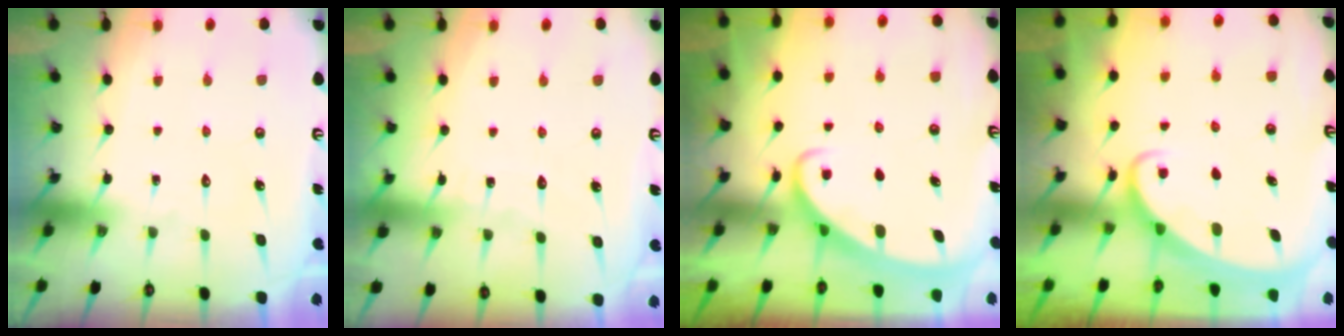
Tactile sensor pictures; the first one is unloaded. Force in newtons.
{"total": 3.7, "press": 3.6, "slide": 0.5}
{"total": 2.5, "press": 2.5, "slide": 0.4}
{"total": 2.1, "press": 2.1, "slide": 0.2}